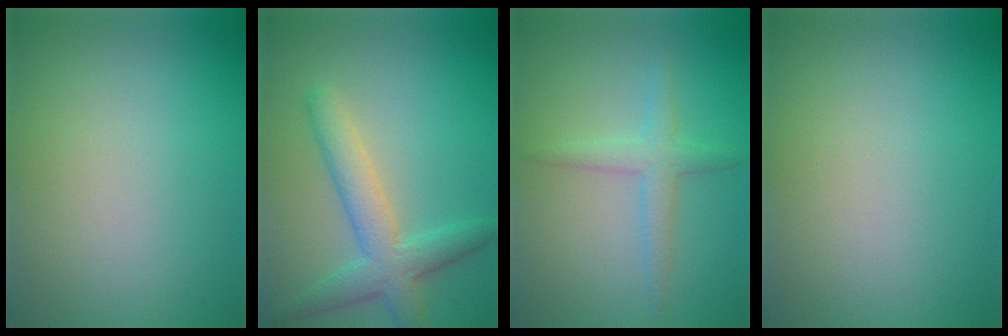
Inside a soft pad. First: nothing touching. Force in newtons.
{"total": 4.5, "press": 4.5, "slide": 0.1}
{"total": 2.3, "press": 2.3, "slide": 0.1}
{"total": 0.0}